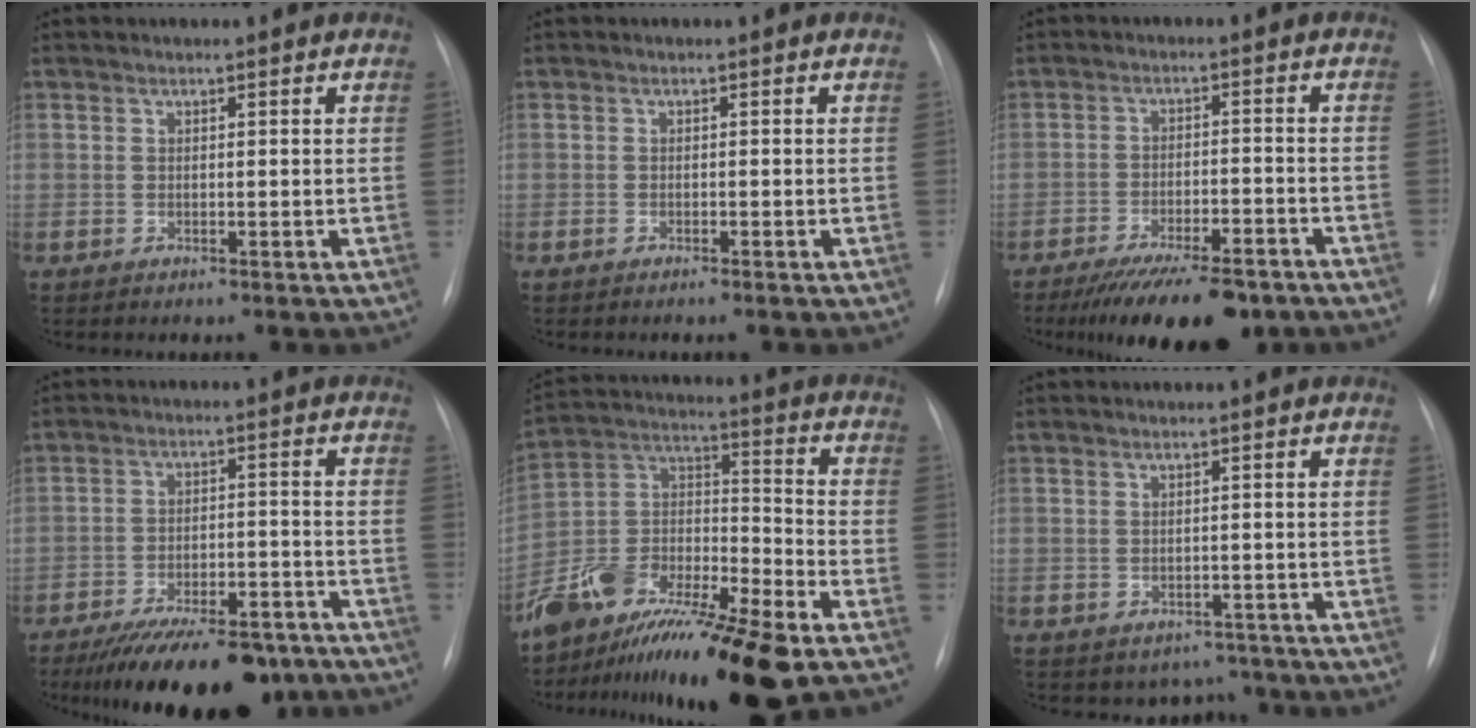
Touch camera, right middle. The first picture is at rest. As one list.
[{"total": 0.7, "force": [-0.6, -0.1, 0.5], "torque": [-0.010, -0.001, -0.011]}, {"total": 13.9, "force": [-10.6, 3.8, 8.1], "torque": [-0.114, -0.011, -0.164]}, {"total": 17.9, "force": [-14.1, 5.8, 9.3], "torque": [-0.124, 0.003, -0.207]}, {"total": 18.1, "force": [-13.7, 2.8, 11.5], "torque": [-0.223, 0.010, -0.246]}, {"total": 3.8, "force": [-3.1, 2.2, 0.1], "torque": [0.010, 0.013, -0.036]}]